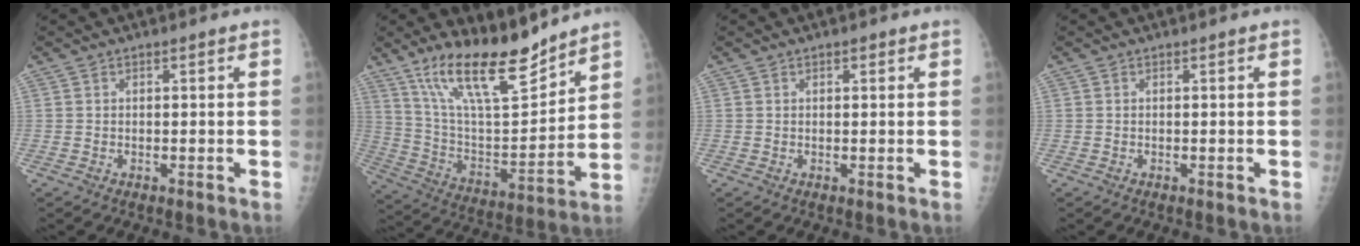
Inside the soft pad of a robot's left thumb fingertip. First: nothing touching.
{"total": 19.0, "force": [14.4, 5.2, 11.2], "torque": [-0.160, -0.086, 0.263]}
{"total": 1.0, "force": [0.5, 0.5, 0.6], "torque": [-0.005, 0.000, 0.006]}
{"total": 0.0}